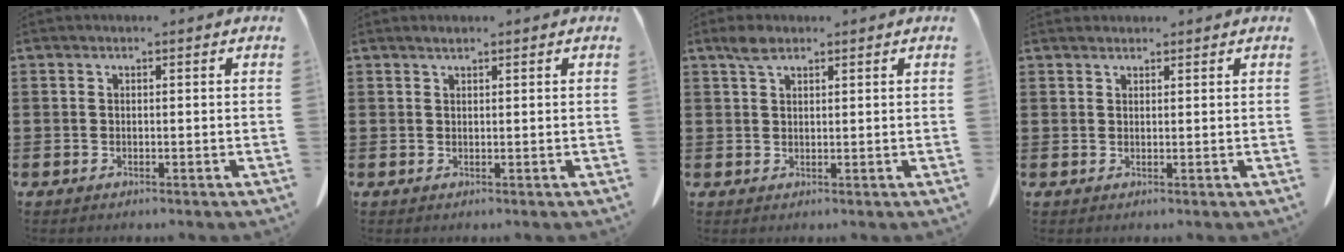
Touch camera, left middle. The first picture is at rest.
{"total": 1.0, "force": [0.9, 0.1, 0.5], "torque": [-0.012, -0.001, 0.017]}
{"total": 2.5, "force": [1.8, 1.2, 1.3], "torque": [-0.032, 0.002, 0.035]}
{"total": 1.4, "force": [1.3, 0.3, 0.2], "torque": [-0.007, -0.001, 0.028]}